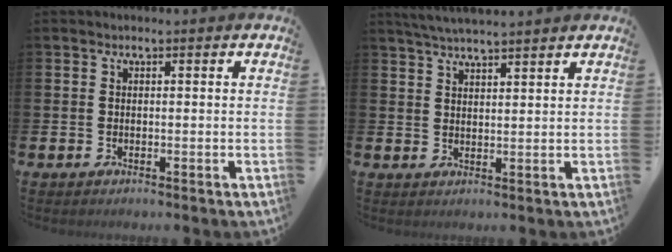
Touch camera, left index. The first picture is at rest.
{"total": 3.9, "force": [3.8, -0.1, 1.0], "torque": [-0.035, -0.007, 0.070]}